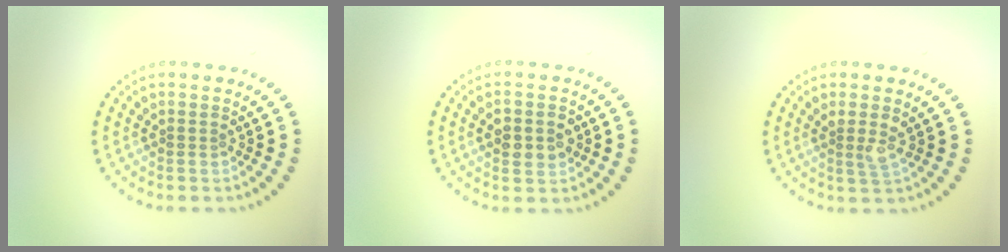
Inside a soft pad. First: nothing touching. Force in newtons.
{"total": 2.9, "press": 2.9, "slide": 0.1}
{"total": 1.7, "press": 1.4, "slide": 1.0}